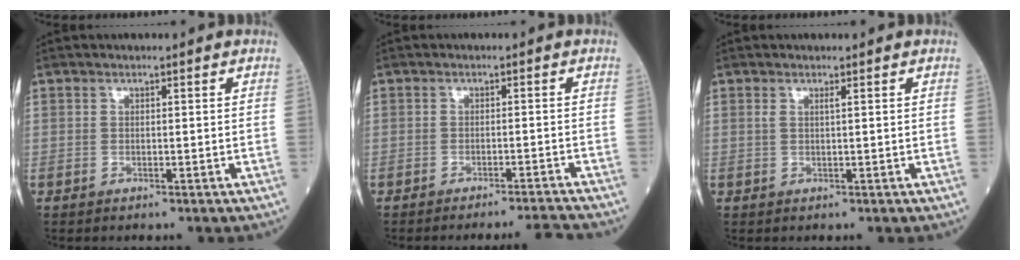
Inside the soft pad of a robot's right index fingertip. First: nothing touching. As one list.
[{"total": 4.5, "force": [-4.1, -1.8, 0.2], "torque": [-0.001, -0.002, -0.059]}, {"total": 0.7, "force": [0.3, -0.2, 0.7], "torque": [-0.018, 0.002, 0.008]}]